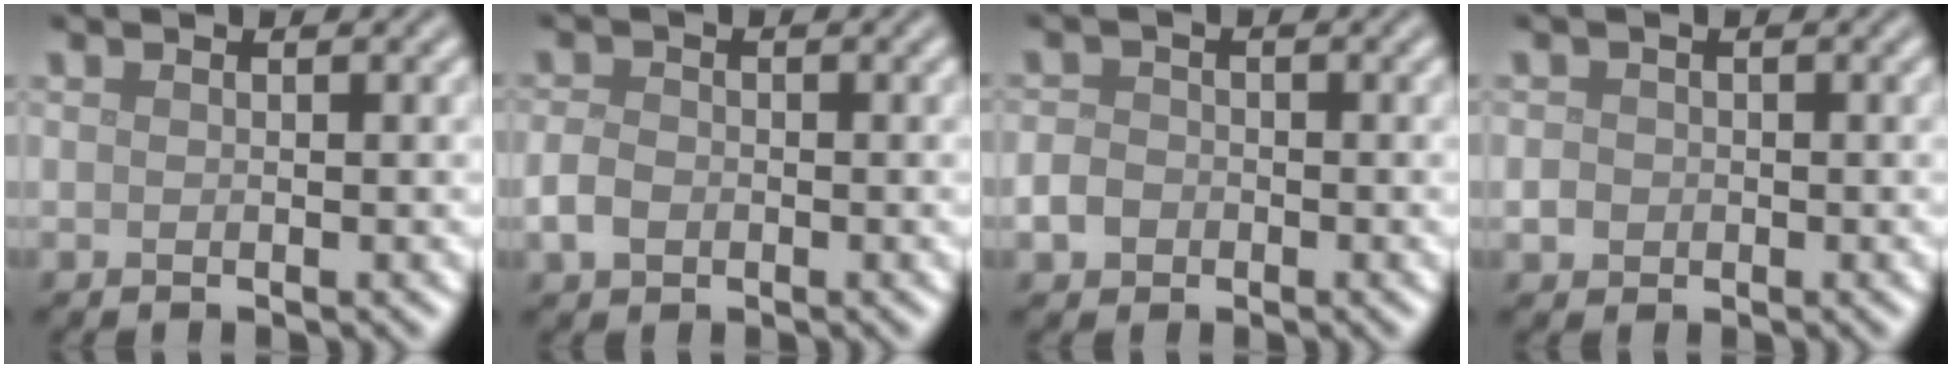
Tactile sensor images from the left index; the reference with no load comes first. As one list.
[{"total": 2.2, "force": [-0.7, 1.7, 1.3], "torque": [-0.026, -0.003, -0.019]}, {"total": 2.2, "force": [-0.8, 1.8, 0.9], "torque": [-0.014, -0.001, -0.020]}, {"total": 1.3, "force": [-0.3, 1.2, 0.4], "torque": [-0.002, -0.002, -0.008]}]